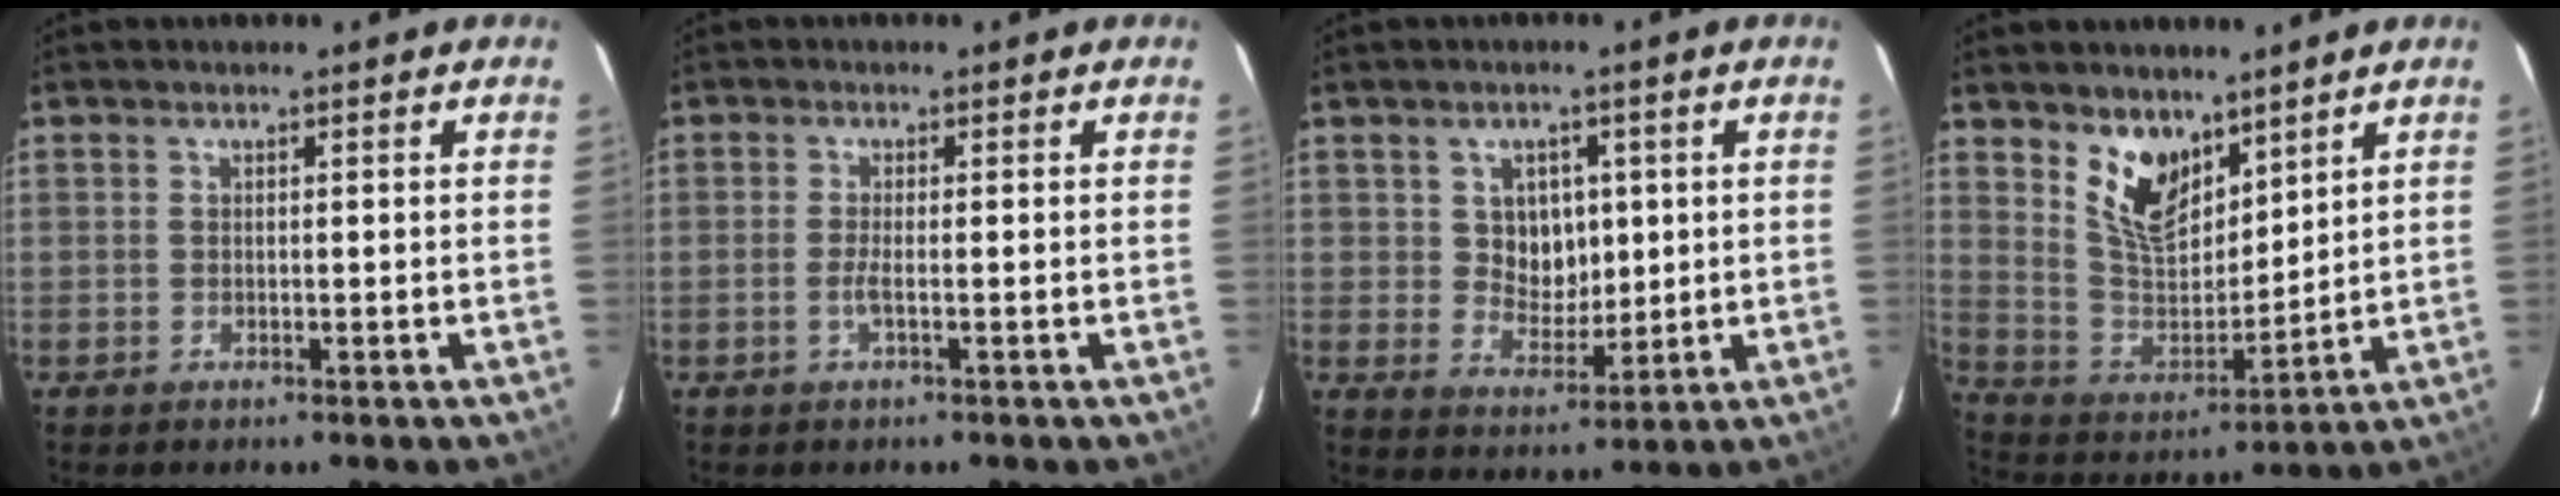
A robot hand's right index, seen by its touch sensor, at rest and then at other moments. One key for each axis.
{"total": 1.8, "fx": -0.7, "fy": -0.1, "fz": 1.7, "tx": -0.034, "ty": -0.003, "tz": -0.016}
{"total": 6.5, "fx": 1.4, "fy": 5.6, "fz": 3.0, "tx": -0.048, "ty": 0.007, "tz": 0.033}
{"total": 11.2, "fx": 7.3, "fy": 6.0, "fz": 5.9, "tx": -0.113, "ty": -0.003, "tz": 0.149}